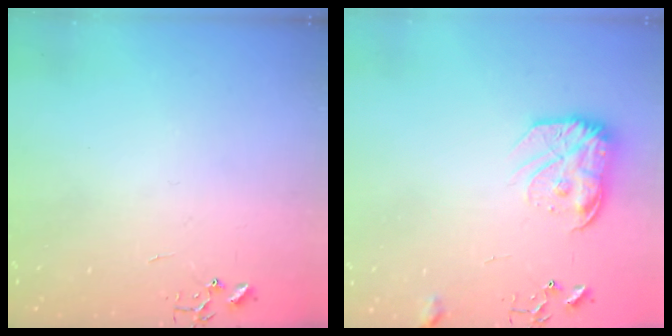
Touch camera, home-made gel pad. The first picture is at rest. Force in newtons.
{"total": 13.6, "press": 13.6, "slide": 1.0}